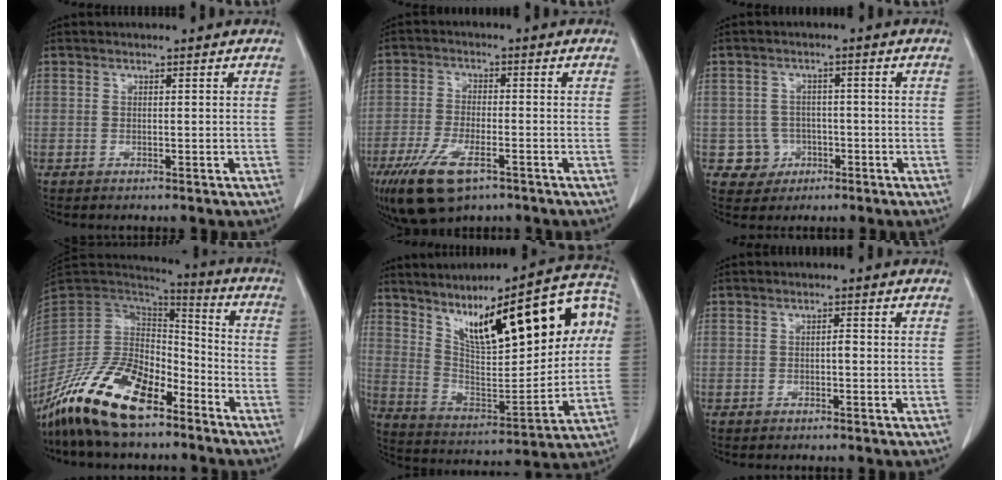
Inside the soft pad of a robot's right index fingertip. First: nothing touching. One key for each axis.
{"total": 10.8, "fx": -6.3, "fy": 4.1, "fz": 7.8, "tx": -0.155, "ty": -0.018, "tz": -0.109}
{"total": 4.4, "fx": -1.3, "fy": 4.2, "fz": 0.0, "tx": 0.012, "ty": 0.014, "tz": -0.014}
{"total": 18.6, "fx": -13.1, "fy": 6.8, "fz": 11.3, "tx": -0.231, "ty": 0.001, "tz": -0.246}
{"total": 24.9, "fx": 9.2, "fy": 6.5, "fz": 22.2, "tx": -0.338, "ty": 0.044, "tz": 0.152}
{"total": 0.8, "fx": -0.2, "fy": 0.2, "fz": 0.7, "tx": -0.011, "ty": 0.004, "tz": -0.004}